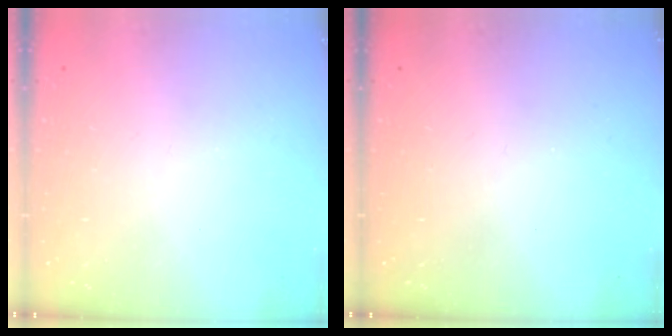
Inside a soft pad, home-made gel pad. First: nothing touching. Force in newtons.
{"total": 0.0}